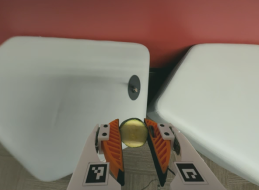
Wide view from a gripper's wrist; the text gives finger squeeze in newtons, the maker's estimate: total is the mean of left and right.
{"total": 11.0, "left": 11.0, "right": 11.0}